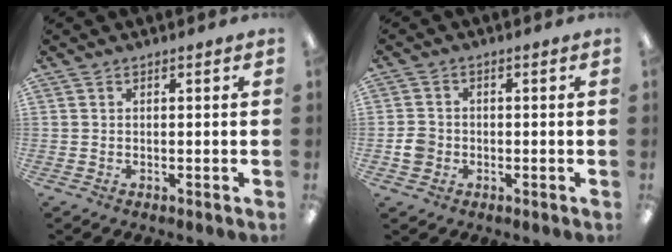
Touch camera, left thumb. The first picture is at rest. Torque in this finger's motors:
{"motor_torque": [-0.18, 0.20, 0.07, -0.02, 0.00]}